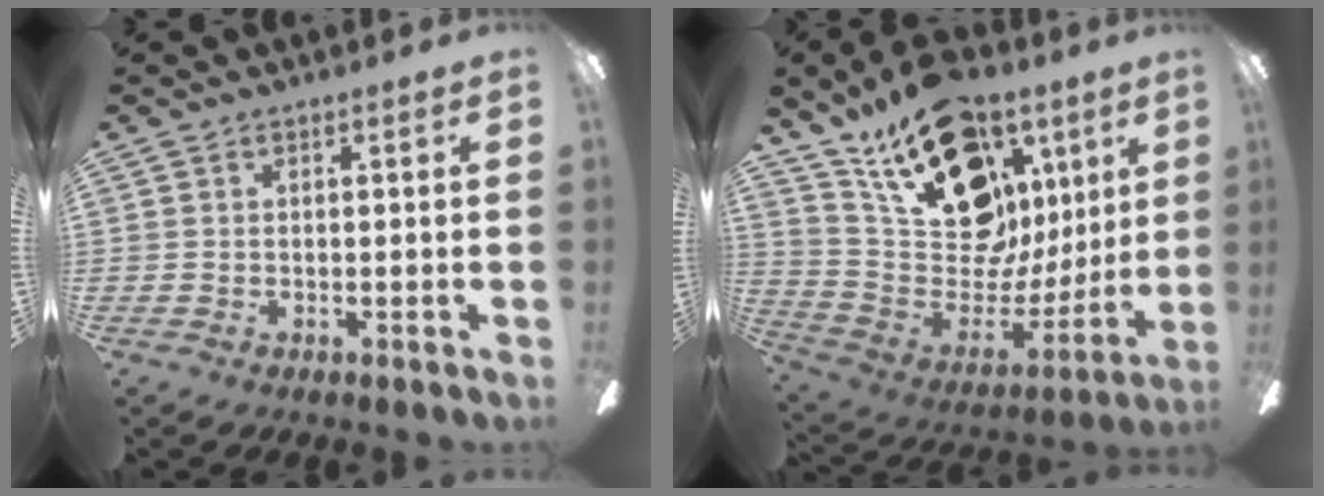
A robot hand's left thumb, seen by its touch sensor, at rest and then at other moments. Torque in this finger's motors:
{"motor_torque": [2.49, 2.52, 1.31, -1.46, 0.09]}